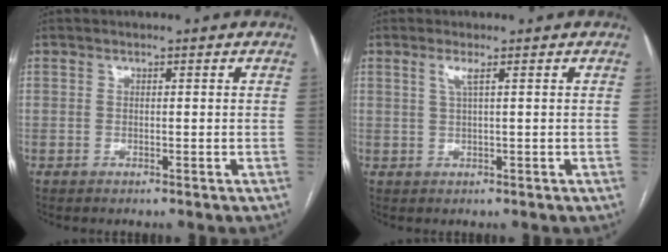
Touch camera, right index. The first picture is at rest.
{"total": 1.7, "force": [0.8, -0.2, 1.6], "torque": [-0.038, 0.001, 0.016]}